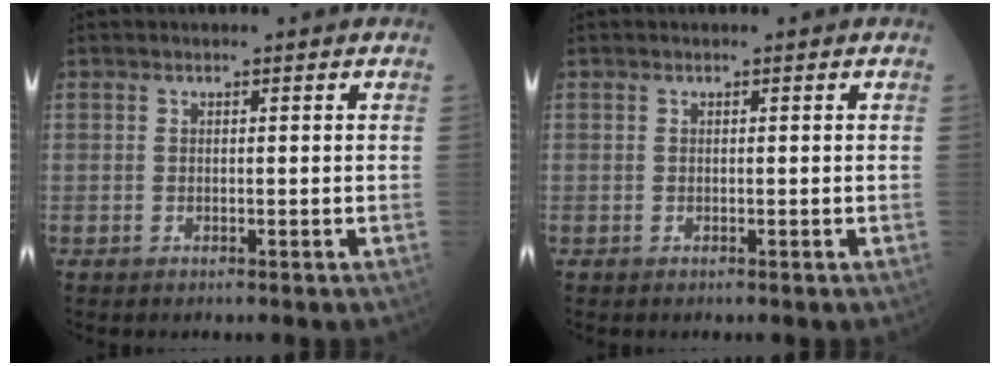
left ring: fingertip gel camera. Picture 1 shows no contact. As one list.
[{"total": 0.0}]